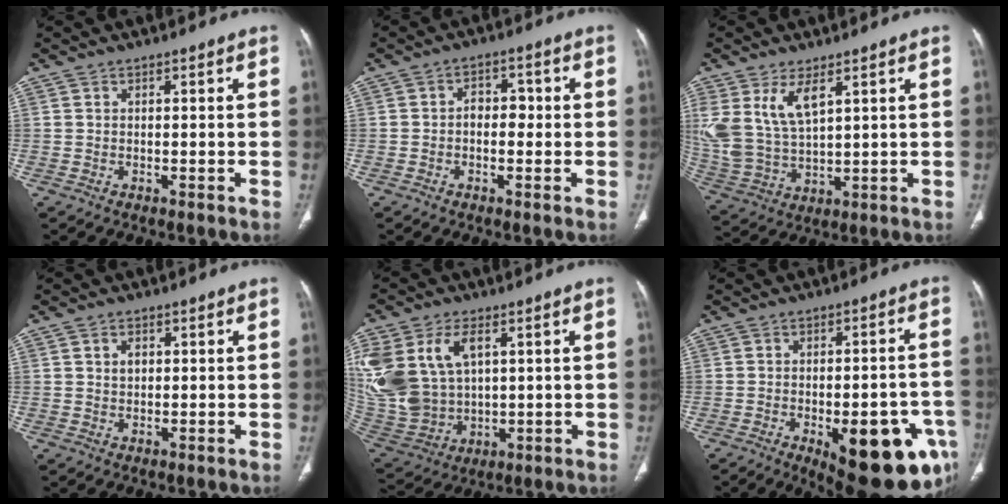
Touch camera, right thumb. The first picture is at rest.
{"total": 3.7, "force": [-0.3, 2.6, 2.7], "torque": [-0.022, 0.012, -0.010]}
{"total": 11.6, "force": [5.3, 5.8, 8.5], "torque": [-0.180, -0.018, 0.123]}
{"total": 2.3, "force": [0.7, 1.7, 1.4], "torque": [-0.019, -0.001, 0.013]}
{"total": 21.9, "force": [6.4, 15.0, 14.6], "torque": [-0.348, 0.004, 0.145]}
{"total": 20.6, "force": [-8.3, 7.9, 17.1], "torque": [-0.160, 0.020, -0.092]}